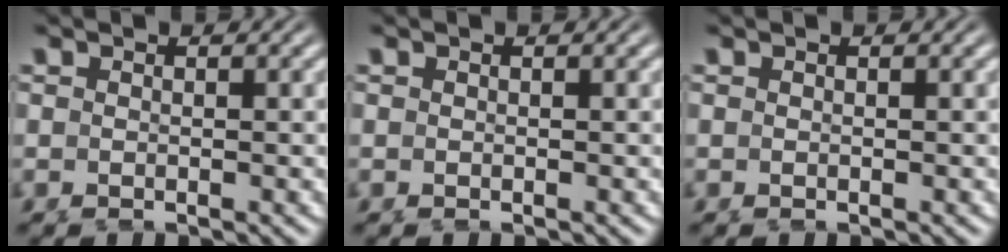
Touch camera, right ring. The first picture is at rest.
{"total": 0.0}
{"total": 0.0}